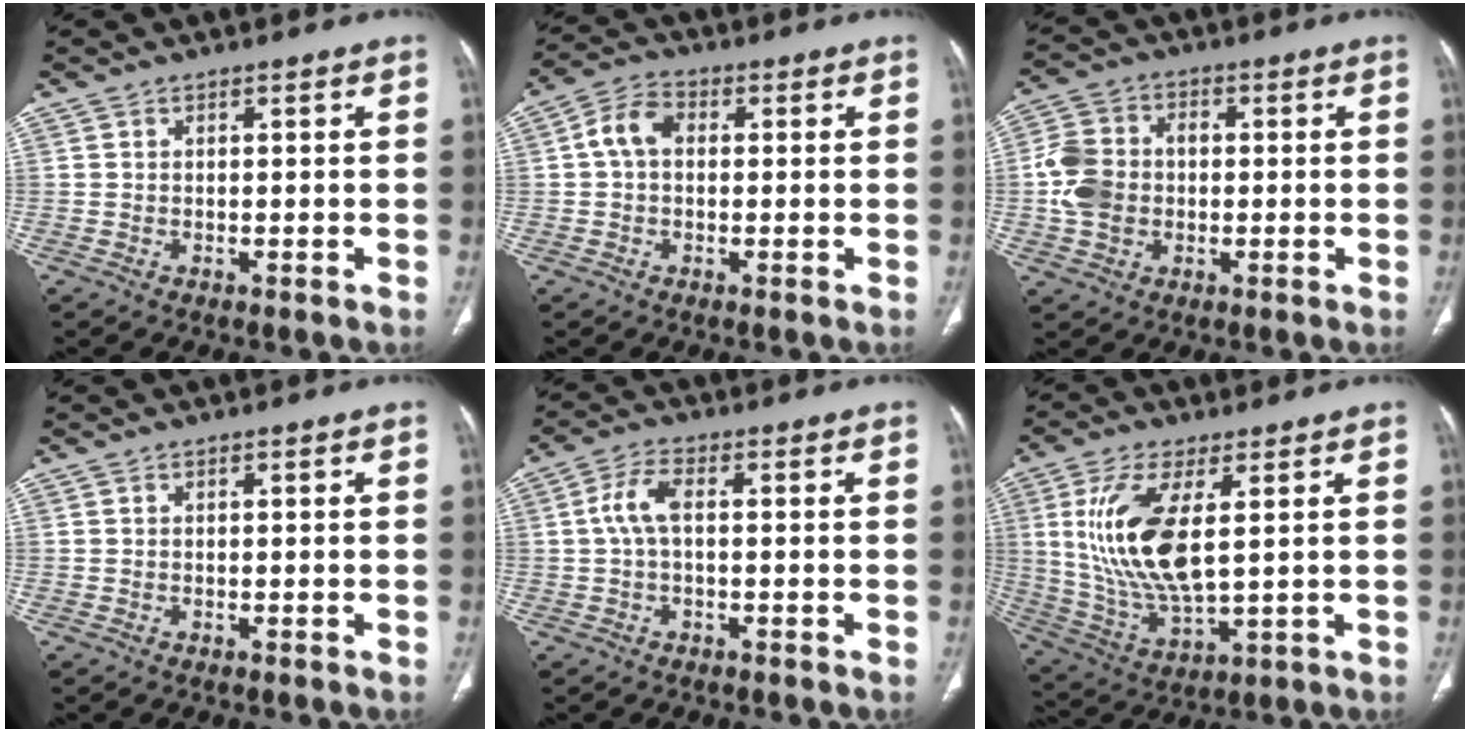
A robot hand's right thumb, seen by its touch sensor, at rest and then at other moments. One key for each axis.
{"total": 5.8, "fx": 0.5, "fy": 4.1, "fz": 4.0, "tx": -0.073, "ty": 0.019, "tz": 0.002}
{"total": 9.3, "fx": -0.6, "fy": 7.5, "fz": 5.4, "tx": -0.098, "ty": 0.020, "tz": -0.014}
{"total": 0.0}
{"total": 4.9, "fx": 0.2, "fy": 2.2, "fz": 4.4, "tx": -0.100, "ty": 0.013, "tz": 0.001}
{"total": 15.5, "fx": 3.3, "fy": 6.0, "fz": 13.9, "tx": -0.298, "ty": -0.025, "tz": 0.074}